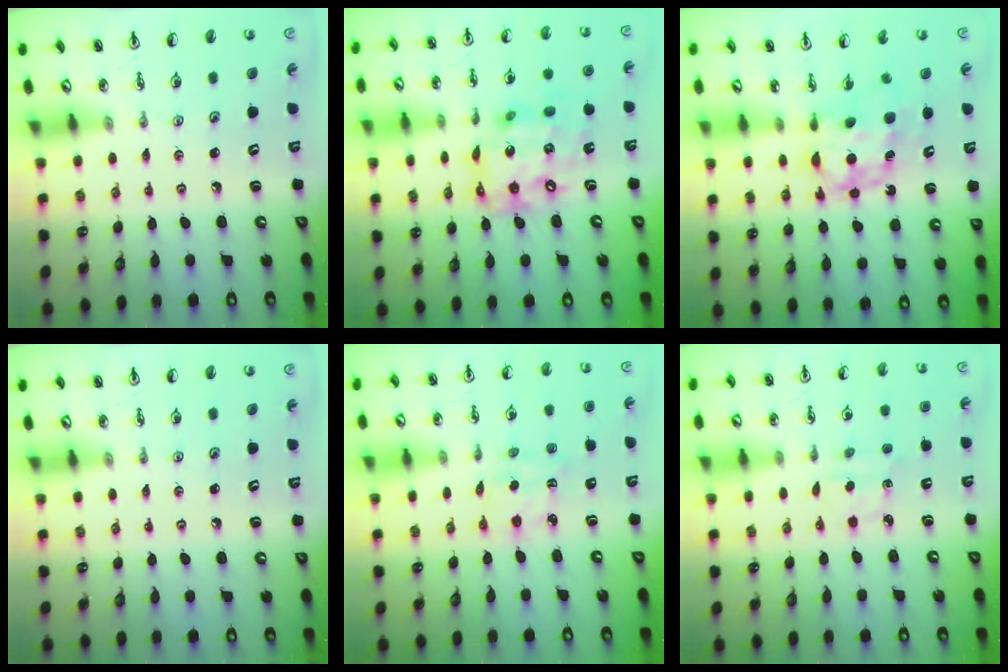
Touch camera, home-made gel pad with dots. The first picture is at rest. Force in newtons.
{"total": 15.1, "press": 15.0, "slide": 1.0}
{"total": 6.7, "press": 6.7, "slide": 0.2}
{"total": 0.0}
{"total": 2.9, "press": 2.9, "slide": 0.4}
{"total": 3.0, "press": 3.0, "slide": 0.4}